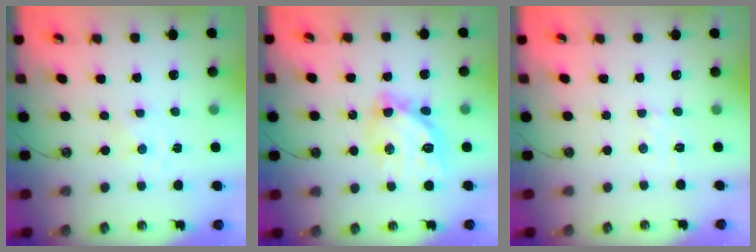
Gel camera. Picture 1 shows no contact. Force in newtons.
{"total": 14.0, "press": 13.9, "slide": 1.3}
{"total": 6.0, "press": 6.0, "slide": 0.6}